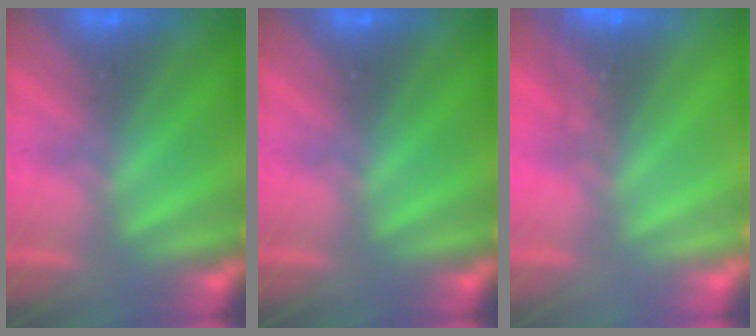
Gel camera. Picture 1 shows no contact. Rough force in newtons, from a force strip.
{"total": 0.0}
{"total": 2.4}